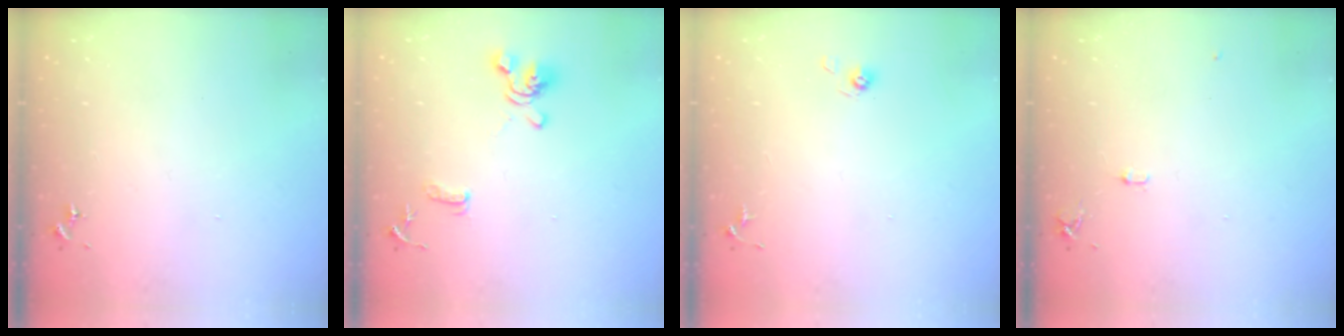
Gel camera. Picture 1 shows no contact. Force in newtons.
{"total": 11.5, "press": 11.4, "slide": 1.6}
{"total": 4.7, "press": 4.4, "slide": 1.5}
{"total": 5.2, "press": 5.1, "slide": 0.6}